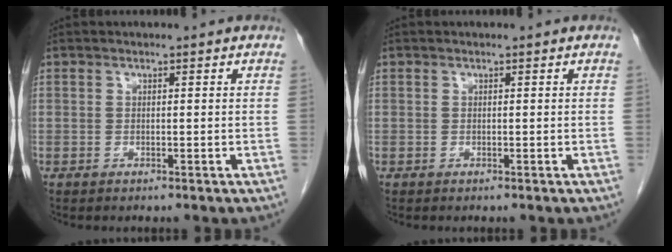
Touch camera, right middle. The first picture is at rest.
{"total": 0.0}